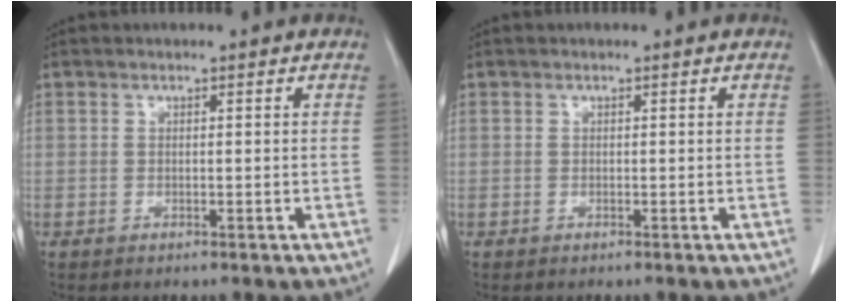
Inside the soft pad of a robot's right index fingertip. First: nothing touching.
{"total": 0.0}